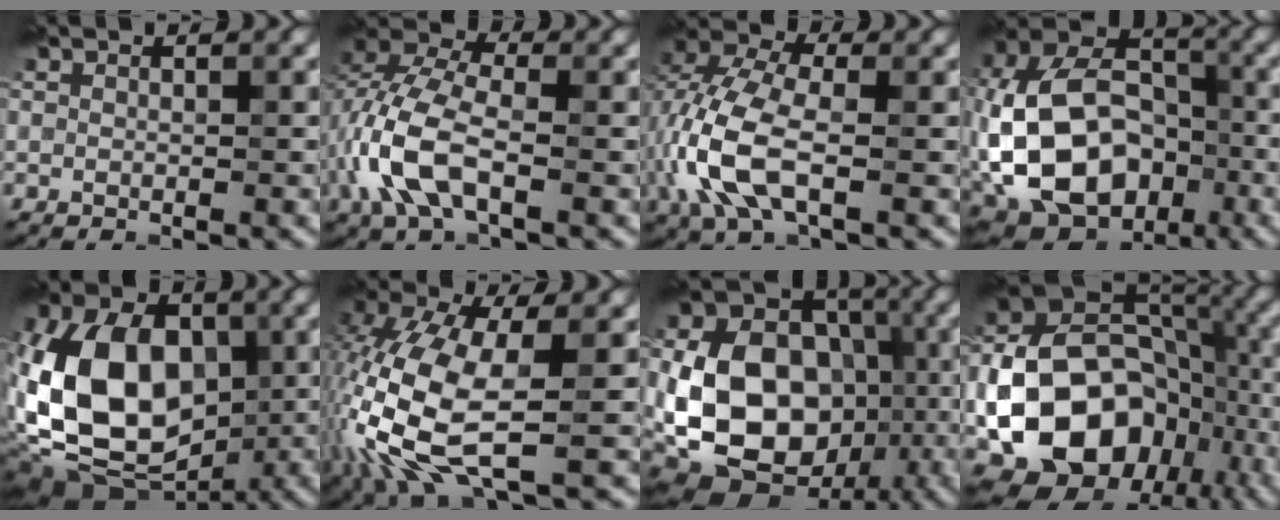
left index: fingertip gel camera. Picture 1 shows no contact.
{"total": 7.0, "force": [-2.4, 3.5, 5.6], "torque": [-0.140, 0.010, -0.057]}
{"total": 7.7, "force": [-2.2, 3.9, 6.3], "torque": [-0.160, 0.008, -0.052]}
{"total": 16.6, "force": [-4.1, 12.2, 10.5], "torque": [-0.210, -0.015, -0.067]}
{"total": 14.0, "force": [-1.8, 9.5, 10.2], "torque": [-0.203, 0.002, -0.044]}
{"total": 11.4, "force": [-2.9, 5.2, 9.8], "torque": [-0.249, -0.010, -0.059]}
{"total": 15.1, "force": [-2.4, 11.2, 9.9], "torque": [-0.186, -0.004, -0.037]}
{"total": 17.9, "force": [-5.8, 13.6, 10.2], "torque": [-0.179, -0.014, -0.099]}